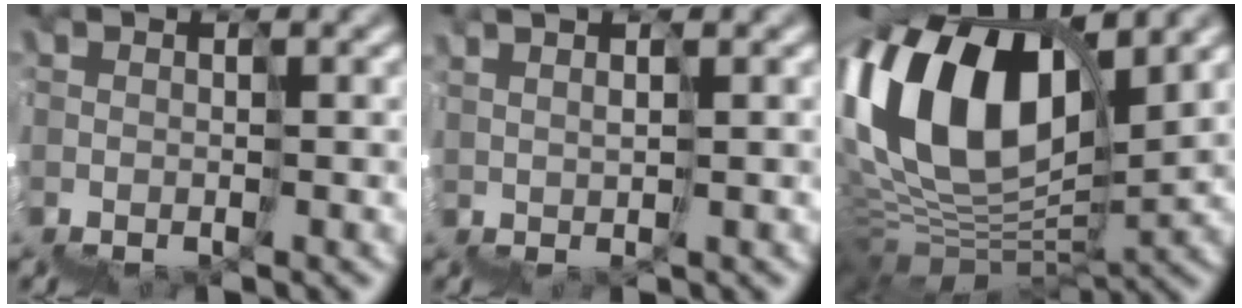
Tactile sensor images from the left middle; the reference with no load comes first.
{"total": 3.4, "force": [3.2, -0.1, 1.0], "torque": [-0.004, 0.025, 0.066]}
{"total": 10.2, "force": [7.3, 4.2, 5.7], "torque": [-0.106, 0.043, 0.120]}